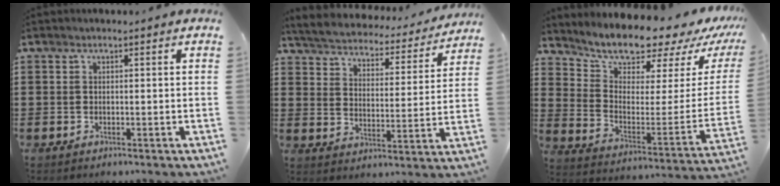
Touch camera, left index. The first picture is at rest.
{"total": 3.9, "force": [3.9, 0.3, 0.5], "torque": [-0.035, -0.031, 0.059]}
{"total": 8.6, "force": [8.2, 1.9, 1.8], "torque": [-0.053, -0.082, 0.134]}